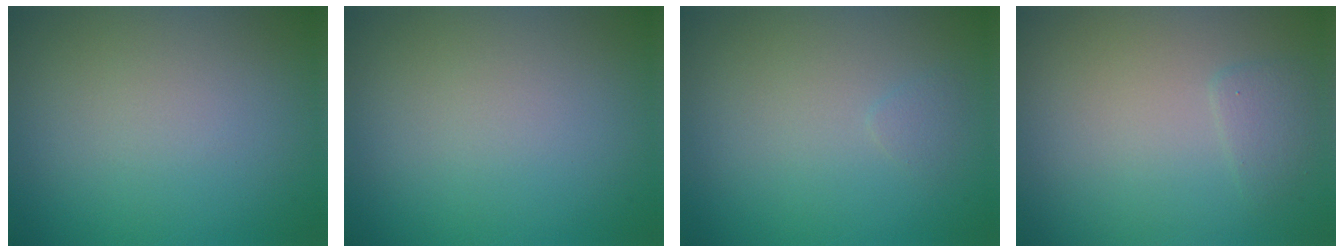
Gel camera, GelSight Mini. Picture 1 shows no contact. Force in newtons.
{"total": 0.0}
{"total": 0.6, "press": 0.6, "slide": 0.1}
{"total": 1.1, "press": 1.1, "slide": 0.2}